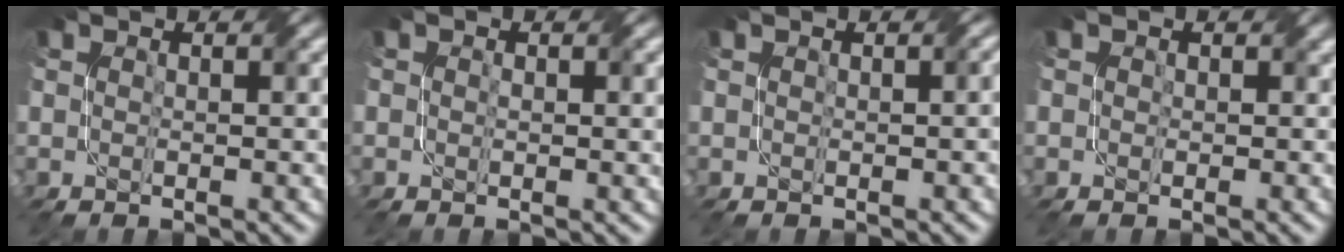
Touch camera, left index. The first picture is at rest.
{"total": 1.3, "force": [0.3, 0.8, 1.0], "torque": [-0.012, -0.003, 0.007]}
{"total": 0.9, "force": [0.2, 0.3, 0.8], "torque": [-0.008, 0.005, 0.003]}
{"total": 1.3, "force": [0.4, 1.1, 0.3], "torque": [-0.002, -0.001, 0.000]}